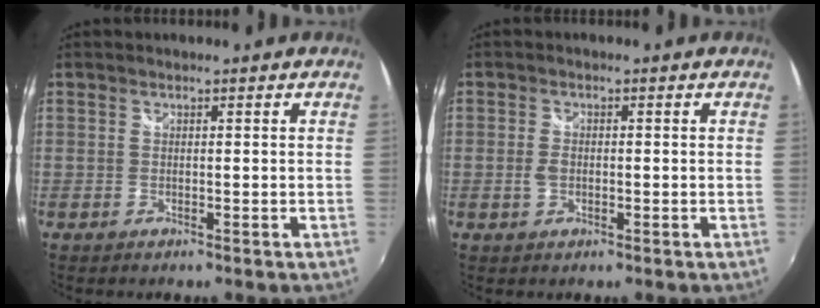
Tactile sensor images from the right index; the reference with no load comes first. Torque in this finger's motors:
{"motor_torque": [-0.87, 0.93, 0.03, 0.01]}